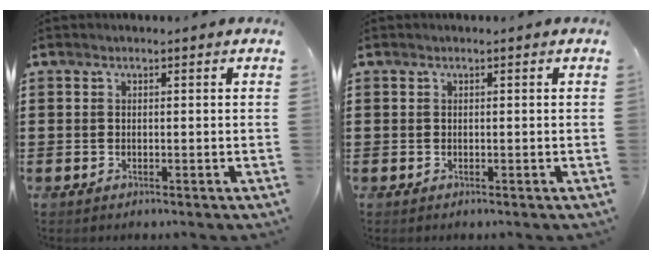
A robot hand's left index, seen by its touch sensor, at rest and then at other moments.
{"total": 0.0}